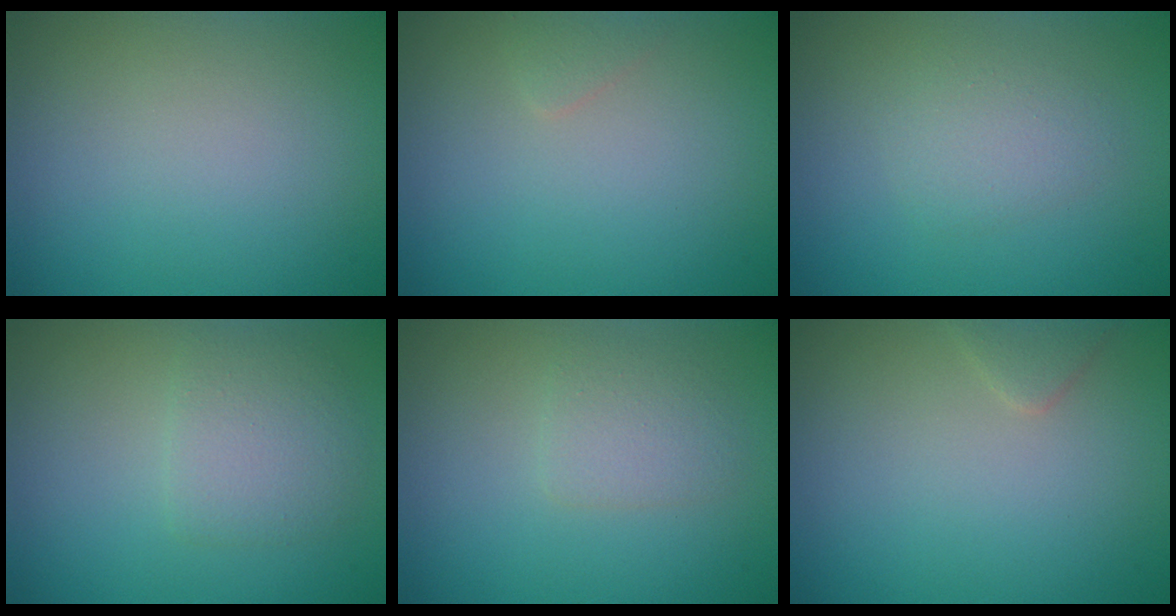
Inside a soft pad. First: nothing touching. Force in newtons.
{"total": 0.6, "press": 0.6, "slide": 0.0}
{"total": 1.9, "press": 1.9, "slide": 0.0}
{"total": 2.8, "press": 2.8, "slide": 0.1}
{"total": 1.9, "press": 1.9, "slide": 0.0}
{"total": 1.2, "press": 1.2, "slide": 0.1}